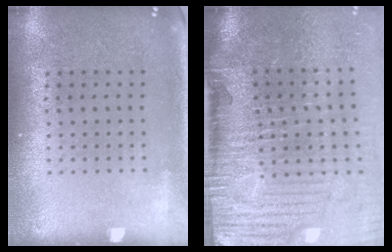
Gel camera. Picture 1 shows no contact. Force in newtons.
{"total": 5.4, "press": 4.4, "slide": 3.1}